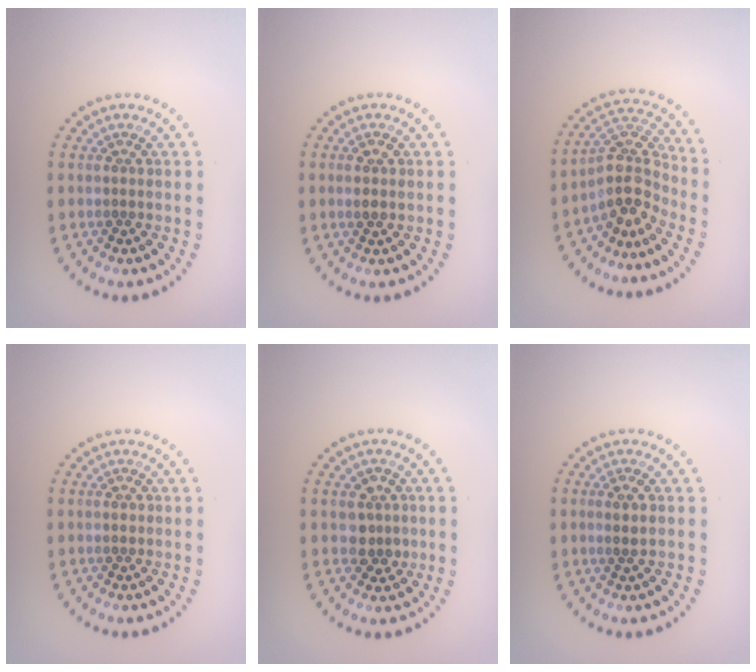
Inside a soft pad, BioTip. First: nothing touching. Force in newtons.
{"total": 1.4, "press": 1.3, "slide": 0.4}
{"total": 4.1, "press": 3.1, "slide": 2.7}
{"total": 0.9, "press": 0.9, "slide": 0.0}
{"total": 2.4, "press": 2.3, "slide": 0.7}
{"total": 1.0, "press": 0.8, "slide": 0.5}